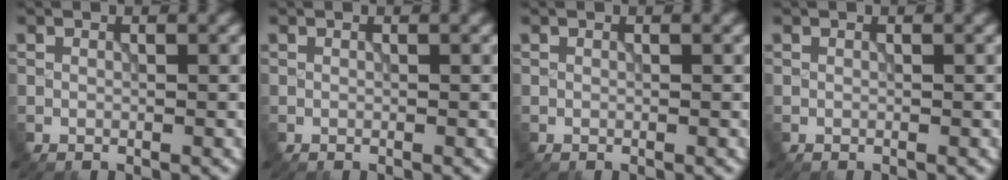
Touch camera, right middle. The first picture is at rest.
{"total": 0.0}
{"total": 0.0}
{"total": 0.0}